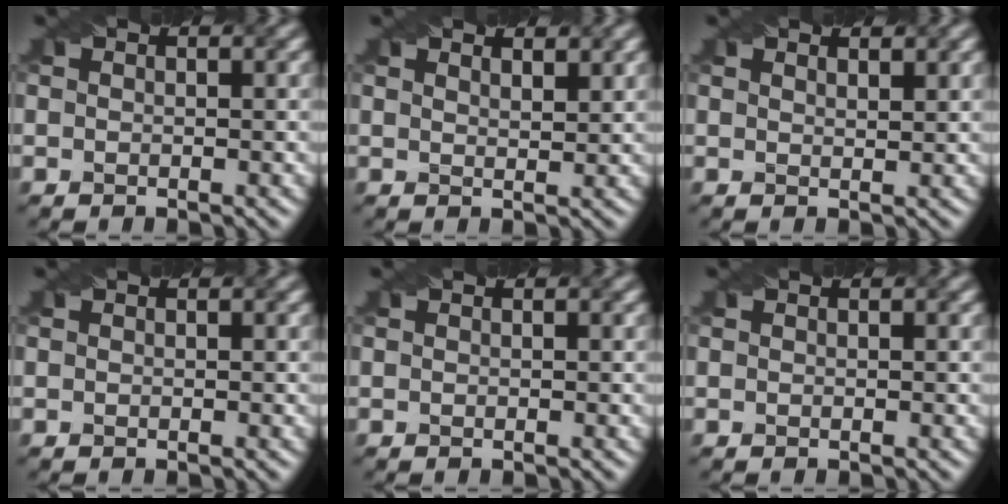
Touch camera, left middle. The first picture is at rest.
{"total": 2.7, "force": [2.1, 0.8, 1.5], "torque": [-0.003, 0.007, 0.014]}
{"total": 1.9, "force": [1.6, 0.5, 1.0], "torque": [-0.004, 0.000, 0.011]}
{"total": 0.0}
{"total": 0.0}
{"total": 0.0}